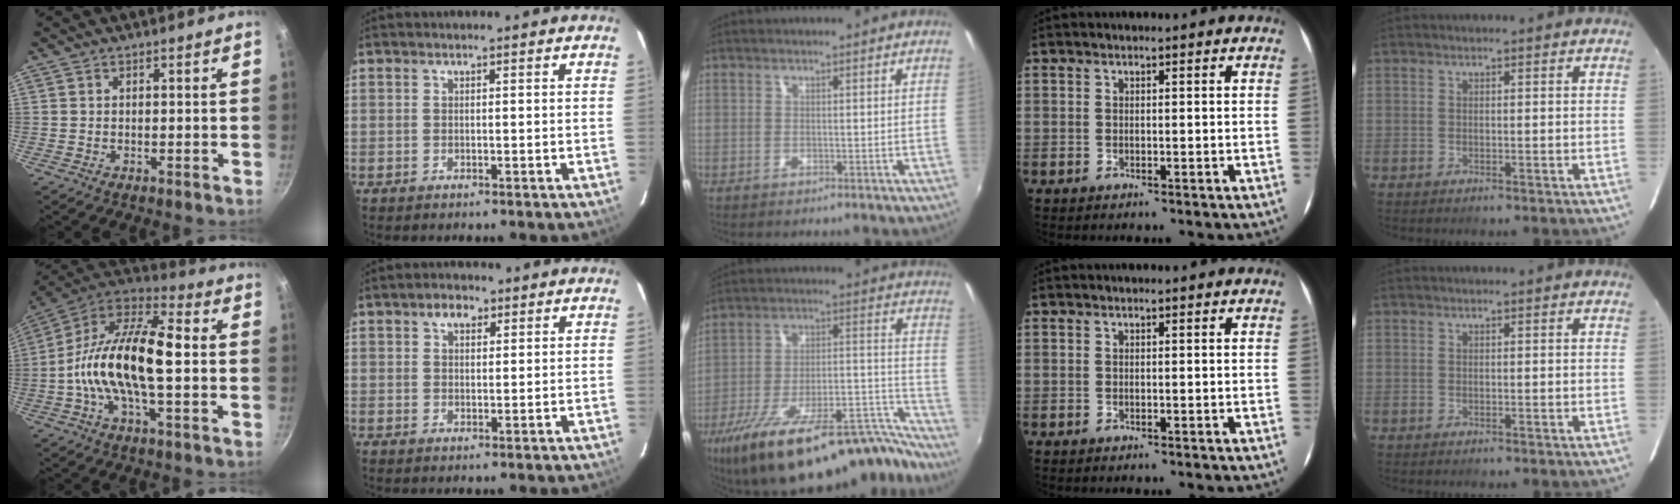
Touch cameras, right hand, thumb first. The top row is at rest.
{"thumb": {"total": 20.1, "force": [-1.1, 8.4, 18.2], "torque": [-0.327, 0.035, -0.043]}, "index": {"total": 3.3, "force": [1.7, 2.2, 1.8], "torque": [-0.025, 0.011, 0.029]}, "middle": {"total": 31.6, "force": [-24.3, 9.2, 17.9], "torque": [-0.254, -0.005, -0.347]}}